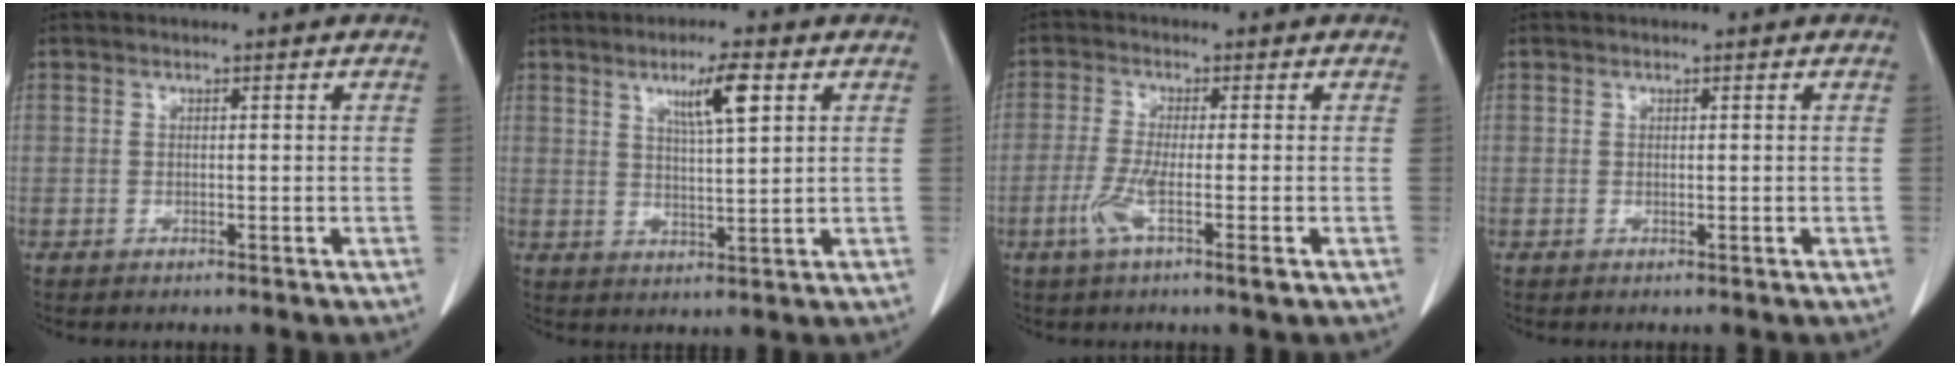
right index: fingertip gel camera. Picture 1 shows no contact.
{"total": 6.2, "force": [2.9, 0.4, 5.5], "torque": [-0.094, -0.001, 0.050]}
{"total": 5.6, "force": [-2.4, 0.0, 5.1], "torque": [-0.106, -0.013, -0.049]}
{"total": 0.0}